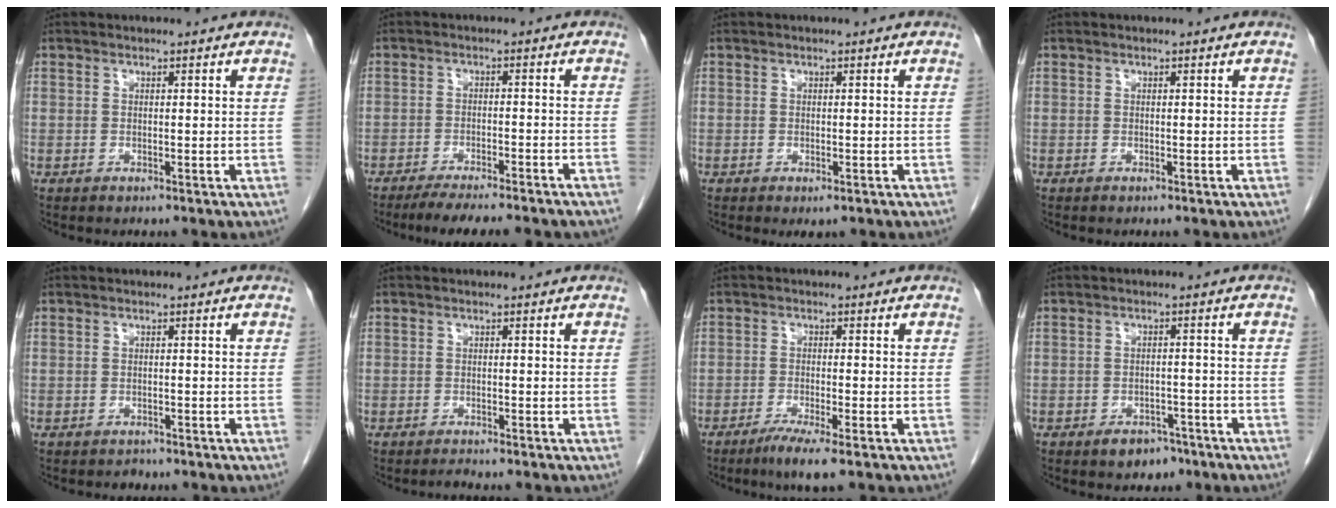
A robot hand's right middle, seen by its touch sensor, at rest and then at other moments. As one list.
[{"total": 11.1, "force": [-9.6, 0.6, 5.5], "torque": [-0.063, -0.014, -0.136]}, {"total": 1.3, "force": [-0.7, 0.5, 1.0], "torque": [-0.009, -0.003, -0.004]}, {"total": 0.0}, {"total": 1.0, "force": [-0.9, 0.5, 0.0], "torque": [-0.004, 0.001, -0.014]}, {"total": 0.7, "force": [-0.7, -0.1, 0.1], "torque": [-0.004, -0.002, -0.009]}, {"total": 4.4, "force": [-2.8, 0.0, 3.4], "torque": [-0.060, -0.012, -0.052]}, {"total": 3.8, "force": [-2.6, 2.3, 1.5], "torque": [-0.016, 0.007, -0.030]}]